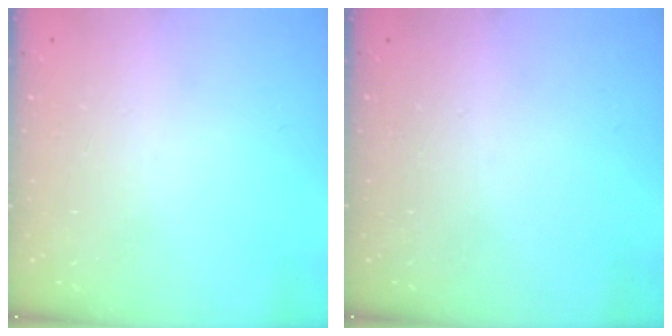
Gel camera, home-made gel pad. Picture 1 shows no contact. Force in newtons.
{"total": 0.0}